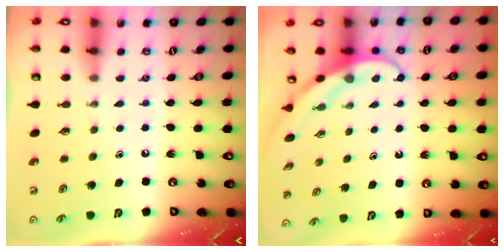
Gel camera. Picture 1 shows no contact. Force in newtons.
{"total": 3.8, "press": 3.8, "slide": 0.3}